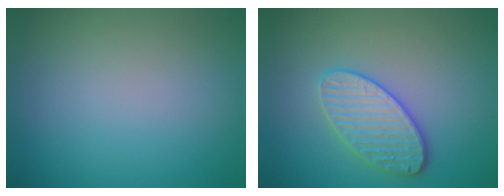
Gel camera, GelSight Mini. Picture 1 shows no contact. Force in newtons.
{"total": 3.6, "press": 3.5, "slide": 1.1}